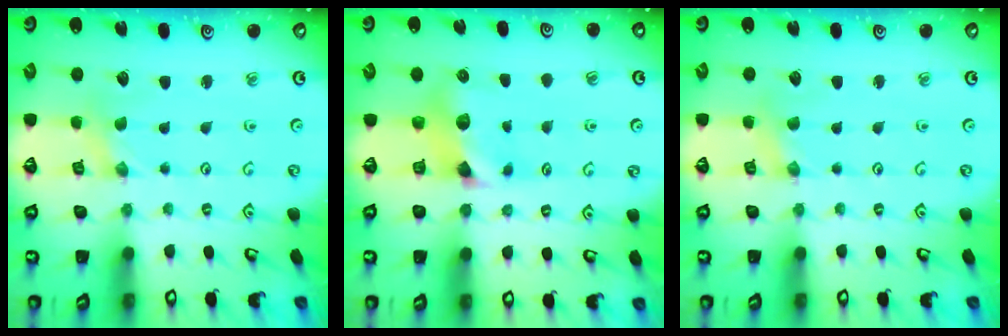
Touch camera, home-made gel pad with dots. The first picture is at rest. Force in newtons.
{"total": 7.0, "press": 7.0, "slide": 0.6}
{"total": 2.5, "press": 2.5, "slide": 0.3}